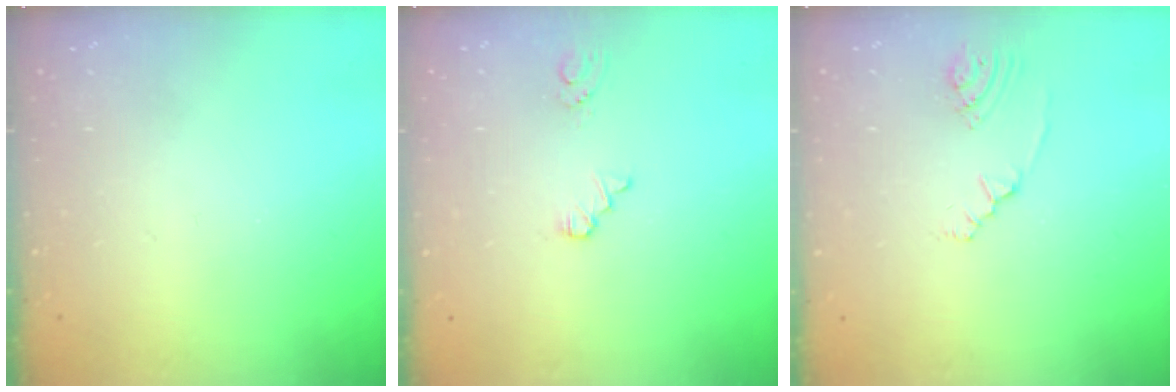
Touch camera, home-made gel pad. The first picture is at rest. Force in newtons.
{"total": 1.1, "press": 1.1, "slide": 0.1}
{"total": 2.4, "press": 2.2, "slide": 1.1}